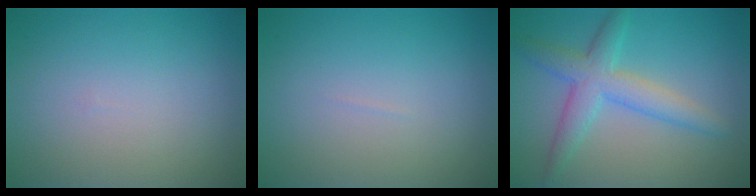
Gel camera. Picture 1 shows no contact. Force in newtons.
{"total": 0.0}
{"total": 4.4, "press": 4.4, "slide": 0.1}